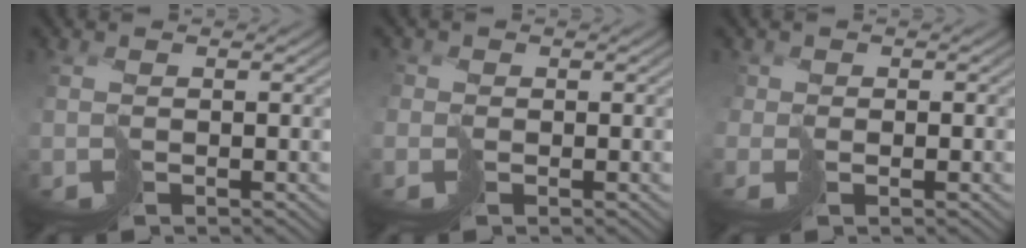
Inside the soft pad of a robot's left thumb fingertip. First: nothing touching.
{"total": 1.2, "force": [-0.3, 0.9, -0.7], "torque": [0.019, 0.002, -0.015]}
{"total": 0.9, "force": [0.3, 0.4, -0.8], "torque": [0.027, -0.002, 0.003]}